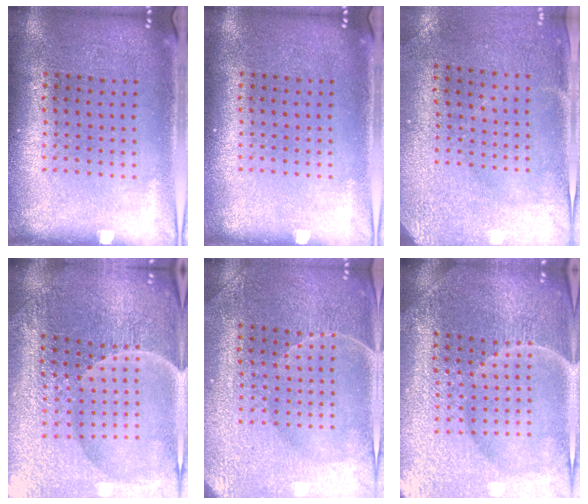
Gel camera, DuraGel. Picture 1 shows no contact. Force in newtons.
{"total": 0.0}
{"total": 3.0, "press": 2.4, "slide": 1.8}
{"total": 5.3, "press": 5.0, "slide": 1.5}
{"total": 3.7, "press": 3.7, "slide": 0.6}
{"total": 5.7, "press": 5.3, "slide": 2.2}